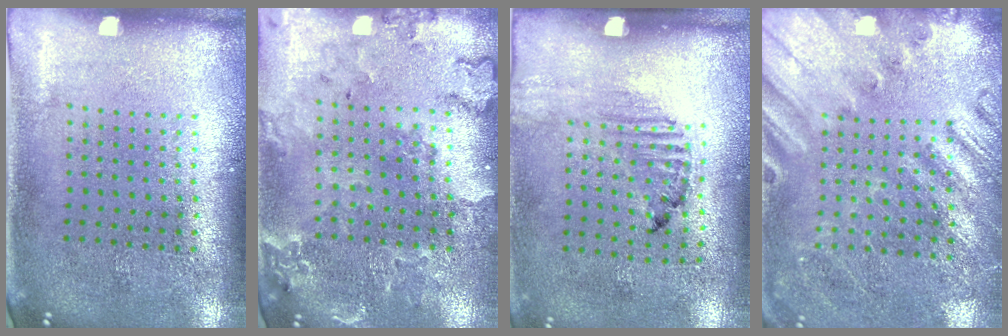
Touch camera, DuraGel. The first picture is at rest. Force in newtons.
{"total": 0.5, "press": 0.5, "slide": 0.2}
{"total": 1.5, "press": 1.2, "slide": 1.0}
{"total": 2.3, "press": 2.2, "slide": 0.6}